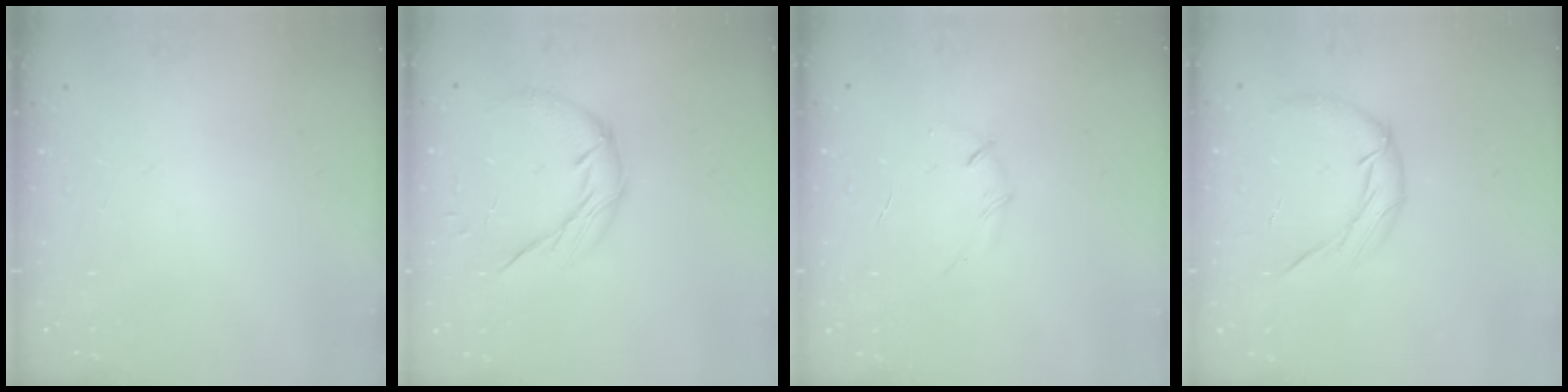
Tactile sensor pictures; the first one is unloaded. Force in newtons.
{"total": 9.9, "press": 9.9, "slide": 0.3}
{"total": 3.5, "press": 3.4, "slide": 0.9}
{"total": 11.3, "press": 11.2, "slide": 1.5}